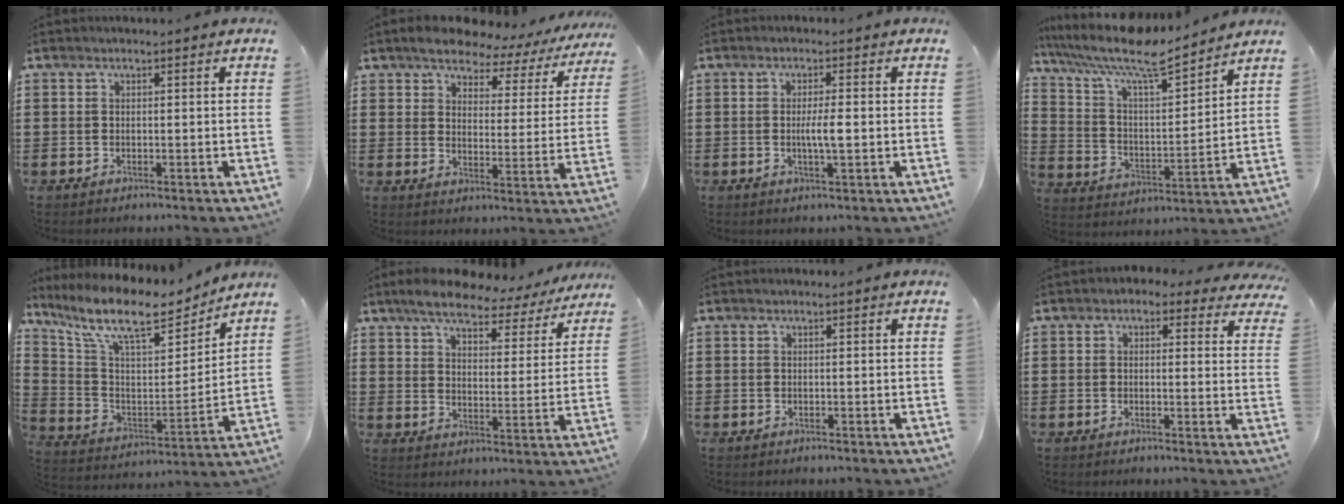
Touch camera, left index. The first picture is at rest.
{"total": 5.2, "force": [4.8, 1.6, 1.3], "torque": [-0.048, -0.028, 0.077]}
{"total": 3.4, "force": [-0.2, 0.4, 3.4], "torque": [-0.061, -0.003, -0.005]}
{"total": 9.6, "force": [8.1, 1.7, 4.8], "torque": [-0.125, -0.048, 0.136]}
{"total": 12.0, "force": [9.4, 3.0, 6.8], "torque": [-0.163, -0.051, 0.159]}
{"total": 6.8, "force": [6.1, 1.6, 2.6], "torque": [-0.071, -0.030, 0.103]}
{"total": 0.0}
{"total": 1.7, "force": [1.0, 1.1, 0.8], "torque": [-0.015, 0.004, 0.015]}